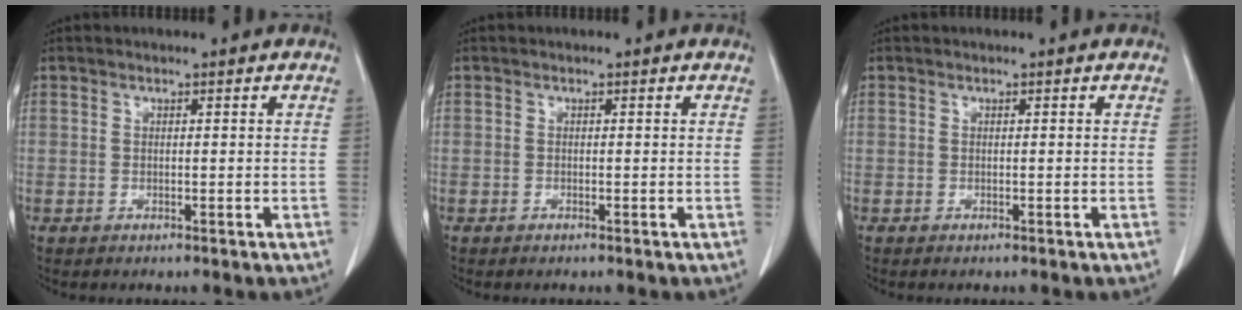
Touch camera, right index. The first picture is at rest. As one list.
[{"total": 0.0}, {"total": 0.0}]